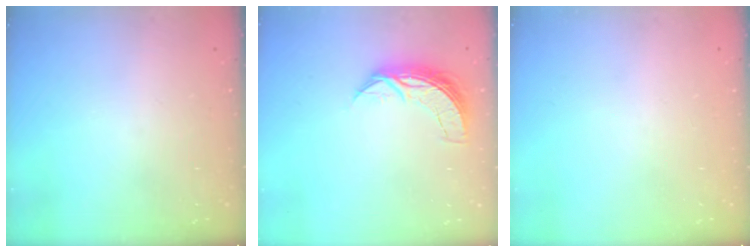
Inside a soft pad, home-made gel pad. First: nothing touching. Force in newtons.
{"total": 7.1, "press": 7.1, "slide": 0.4}
{"total": 0.0}